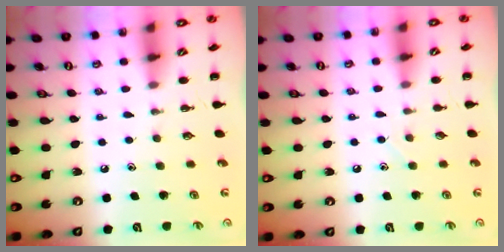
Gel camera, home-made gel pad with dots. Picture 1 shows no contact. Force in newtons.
{"total": 2.9, "press": 2.7, "slide": 0.9}